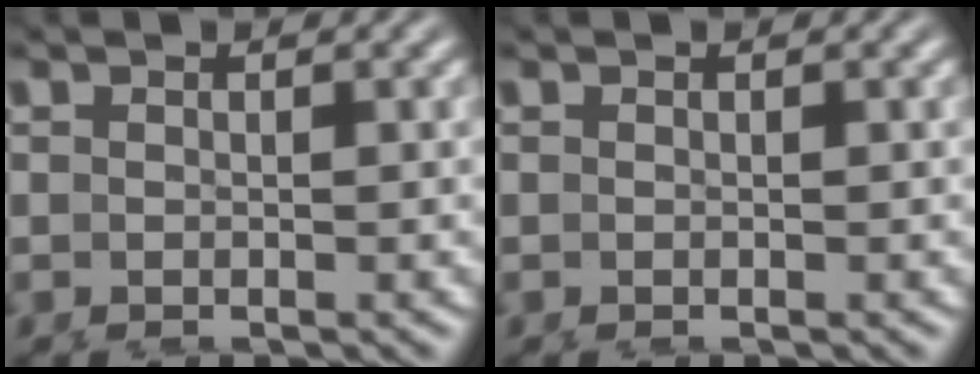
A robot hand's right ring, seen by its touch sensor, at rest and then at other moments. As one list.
[{"total": 0.0}]